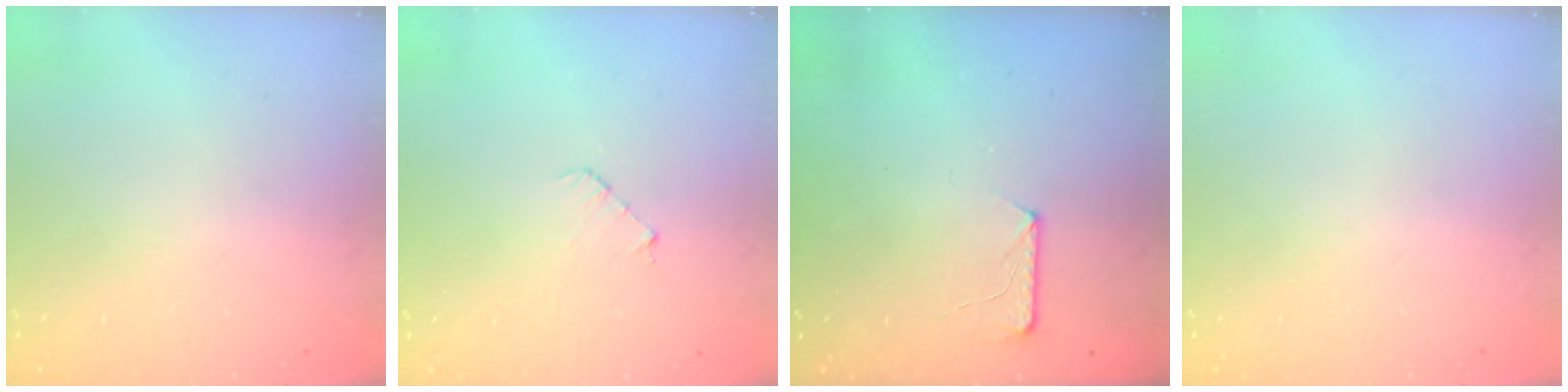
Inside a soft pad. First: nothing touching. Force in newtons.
{"total": 3.3, "press": 3.3, "slide": 0.2}
{"total": 6.8, "press": 6.8, "slide": 0.6}
{"total": 0.0}